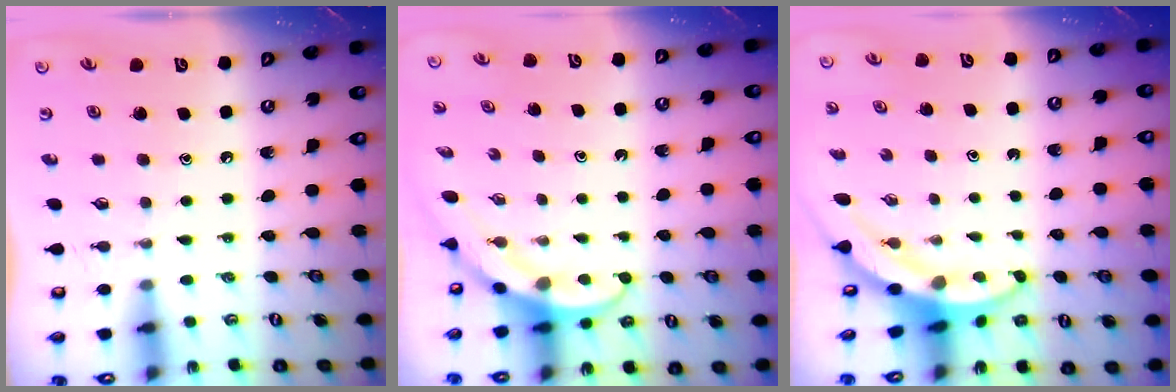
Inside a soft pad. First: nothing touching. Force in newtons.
{"total": 3.9, "press": 3.9, "slide": 0.3}
{"total": 3.9, "press": 3.9, "slide": 0.5}